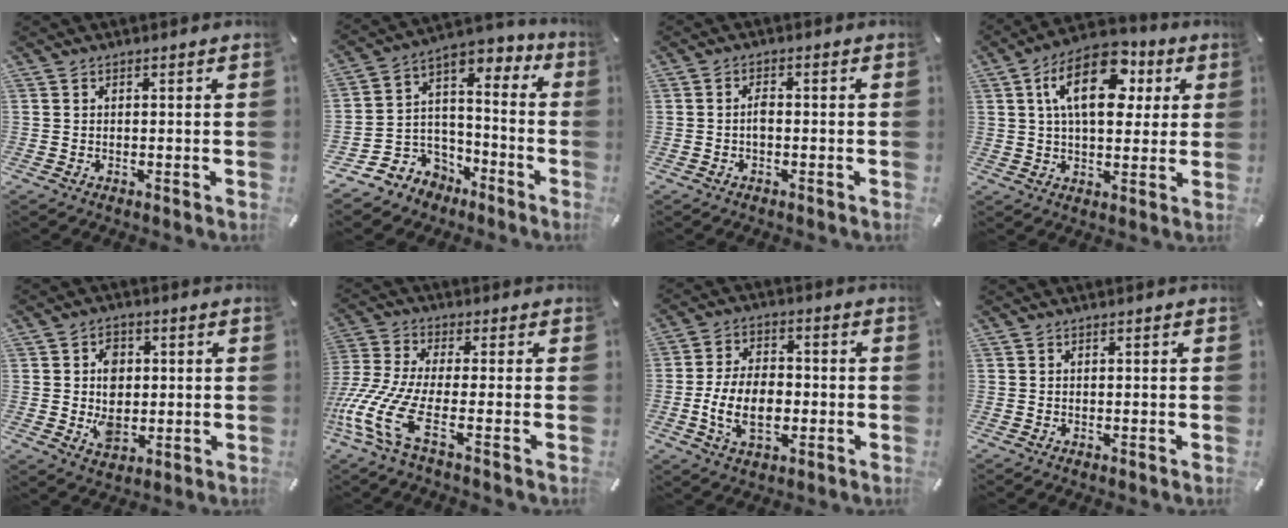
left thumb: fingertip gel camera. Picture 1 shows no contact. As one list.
[{"total": 9.6, "force": [-2.8, 8.9, 2.0], "torque": [-0.062, -0.006, -0.046]}, {"total": 2.0, "force": [-0.5, 0.8, 1.8], "torque": [-0.036, 0.003, -0.009]}, {"total": 16.3, "force": [5.4, 9.4, 12.1], "torque": [-0.192, -0.007, 0.091]}, {"total": 8.0, "force": [0.4, 6.4, 4.7], "torque": [-0.062, 0.005, 0.010]}, {"total": 14.3, "force": [-4.5, 4.4, 12.8], "torque": [-0.290, -0.017, -0.082]}, {"total": 11.5, "force": [-2.6, 7.2, 8.5], "torque": [-0.178, 0.001, -0.047]}, {"total": 0.0}]